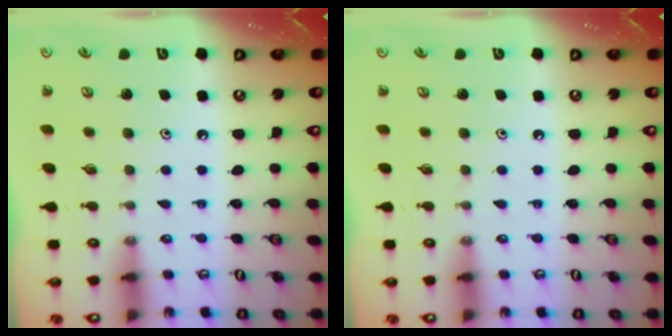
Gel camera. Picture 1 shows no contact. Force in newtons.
{"total": 0.0}